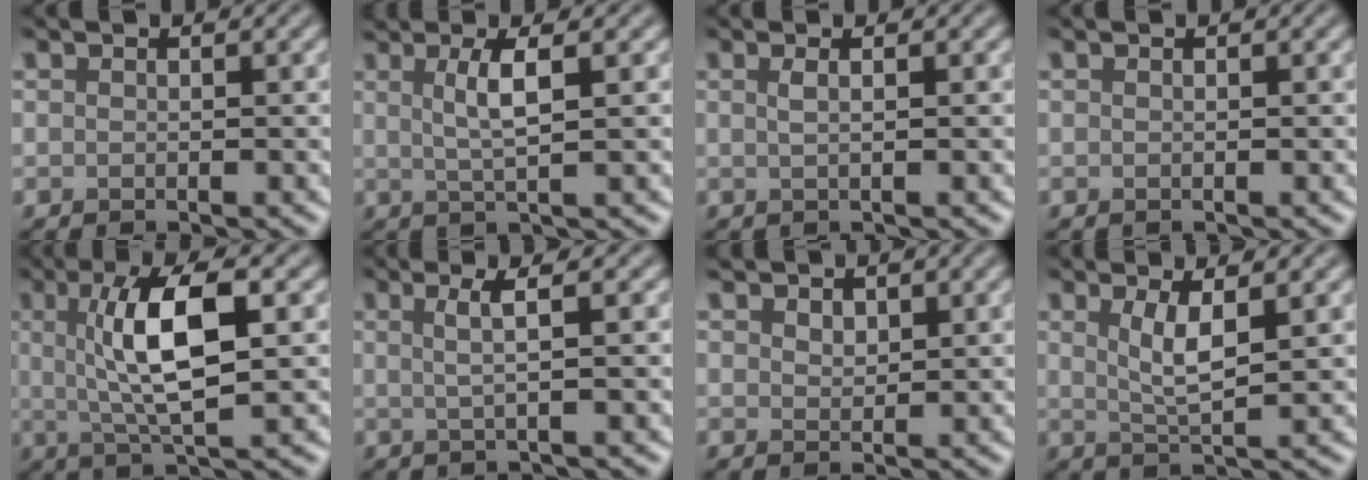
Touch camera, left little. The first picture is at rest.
{"total": 3.2, "force": [1.0, 0.6, 3.0], "torque": [-0.049, 0.003, 0.018]}
{"total": 1.2, "force": [0.3, 0.5, 1.0], "torque": [-0.013, 0.005, 0.003]}
{"total": 0.0}
{"total": 7.2, "force": [1.2, 1.9, 6.8], "torque": [-0.120, 0.008, 0.022]}
{"total": 2.4, "force": [0.5, 0.5, 2.3], "torque": [-0.042, 0.003, 0.005]}
{"total": 1.5, "force": [1.1, 0.9, 0.5], "torque": [-0.013, 0.000, 0.022]}
{"total": 3.2, "force": [1.2, 0.7, 2.9], "torque": [-0.054, -0.005, 0.024]}